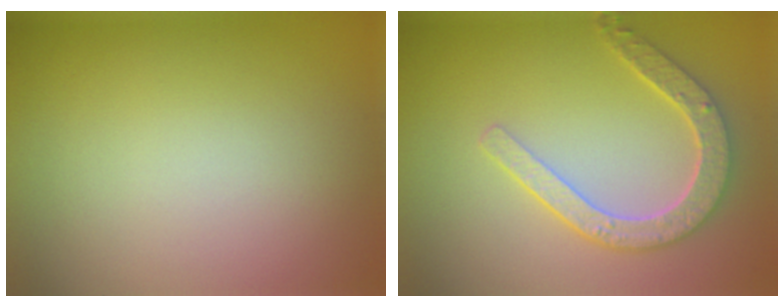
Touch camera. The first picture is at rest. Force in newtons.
{"total": 4.6, "press": 3.8, "slide": 2.7}